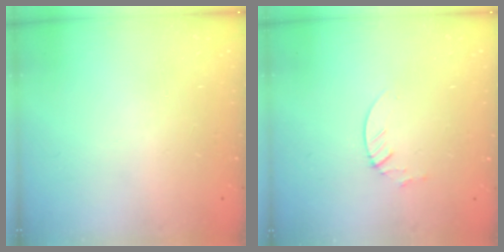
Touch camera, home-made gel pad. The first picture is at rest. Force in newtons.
{"total": 1.9, "press": 1.9, "slide": 0.2}